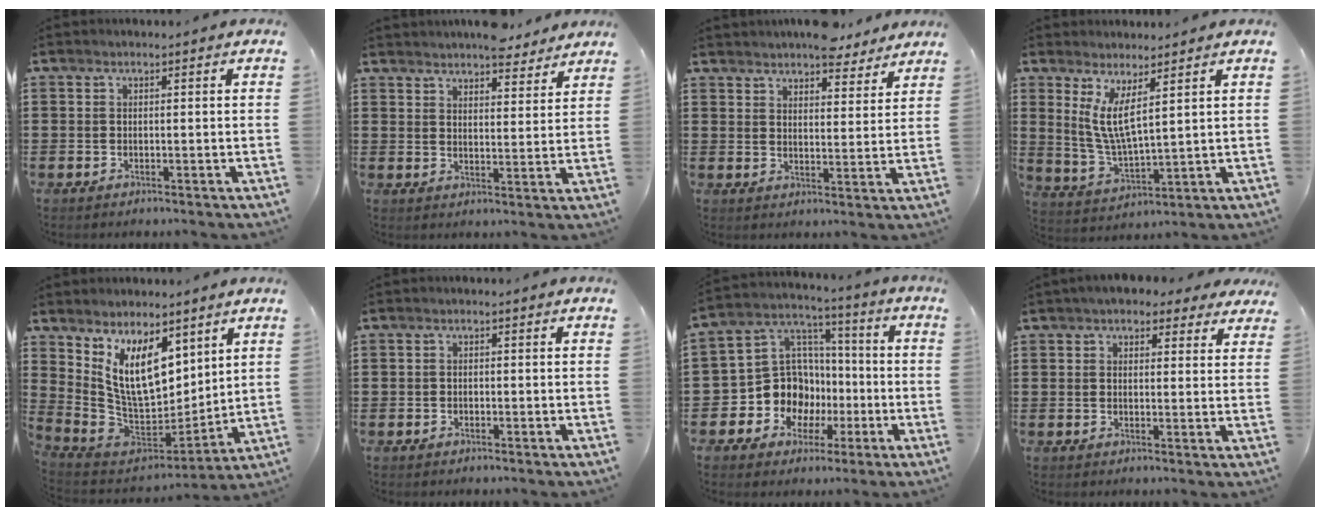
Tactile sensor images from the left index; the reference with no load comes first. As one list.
[{"total": 5.1, "force": [5.0, 0.6, 0.7], "torque": [-0.022, -0.019, 0.094]}, {"total": 5.4, "force": [5.3, 0.9, 0.9], "torque": [-0.019, -0.021, 0.097]}, {"total": 6.9, "force": [3.5, 1.5, 5.7], "torque": [-0.135, -0.018, 0.059]}, {"total": 11.5, "force": [5.4, 5.6, 8.4], "torque": [-0.187, -0.030, 0.104]}, {"total": 0.7, "force": [-0.4, 0.5, 0.1], "torque": [-0.005, 0.001, -0.009]}, {"total": 11.9, "force": [-3.0, 10.8, 3.9], "torque": [-0.123, 0.008, -0.045]}, {"total": 4.0, "force": [3.3, 1.6, 1.6], "torque": [-0.035, -0.002, 0.058]}]